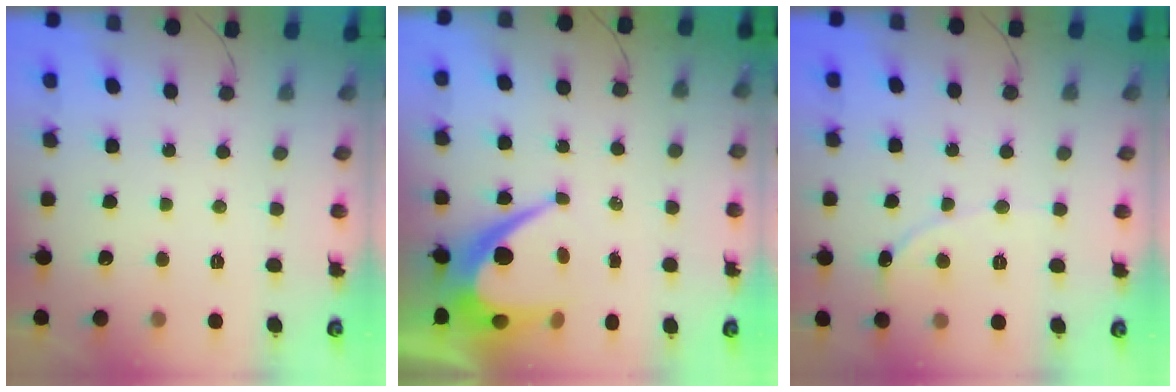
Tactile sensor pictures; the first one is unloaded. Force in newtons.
{"total": 9.6, "press": 9.6, "slide": 0.7}
{"total": 2.1, "press": 2.1, "slide": 0.2}